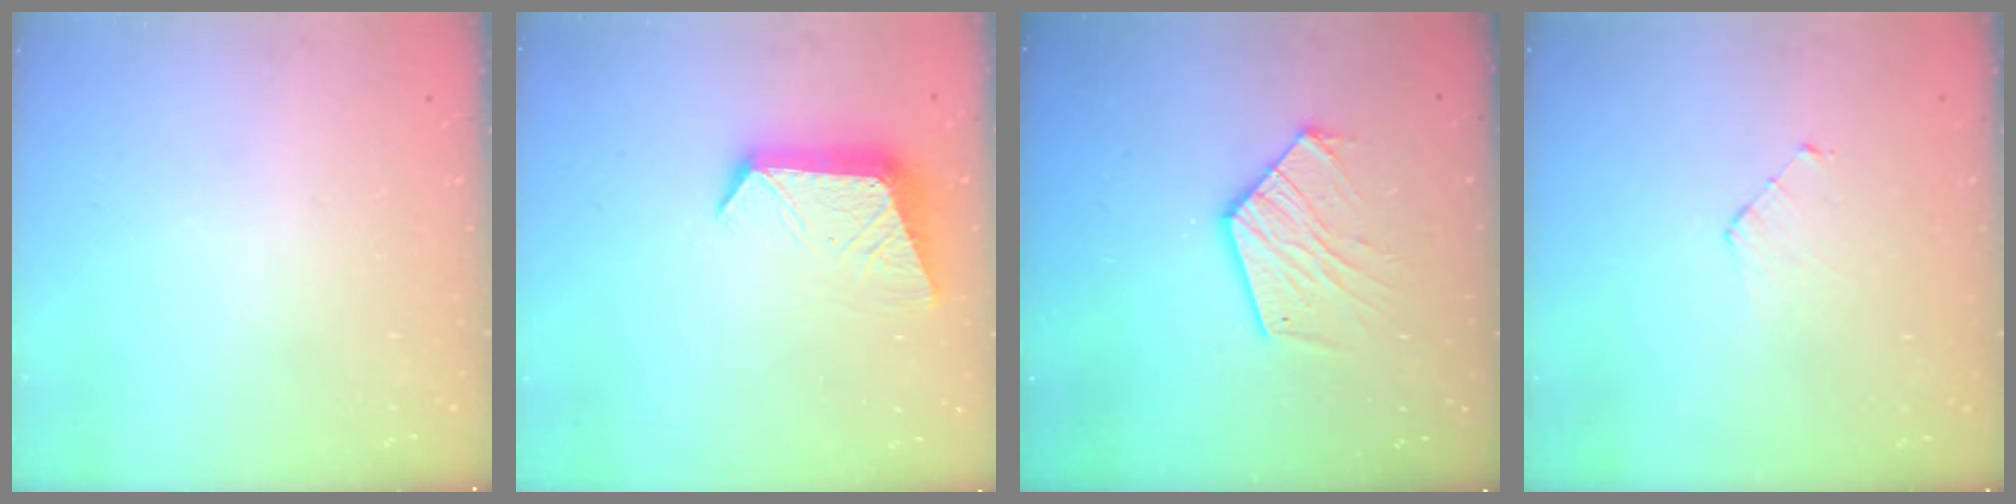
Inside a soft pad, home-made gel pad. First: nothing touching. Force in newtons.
{"total": 10.4, "press": 10.3, "slide": 1.1}
{"total": 13.4, "press": 13.3, "slide": 1.2}
{"total": 4.3, "press": 4.3, "slide": 0.4}